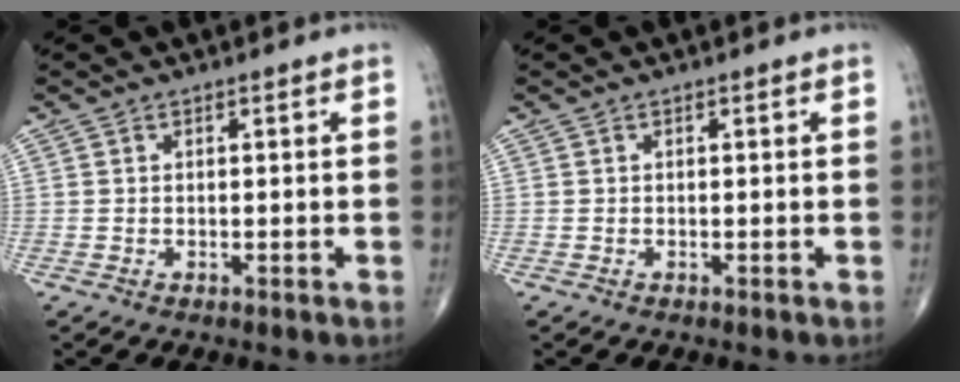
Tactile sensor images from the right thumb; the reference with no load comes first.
{"total": 0.0}